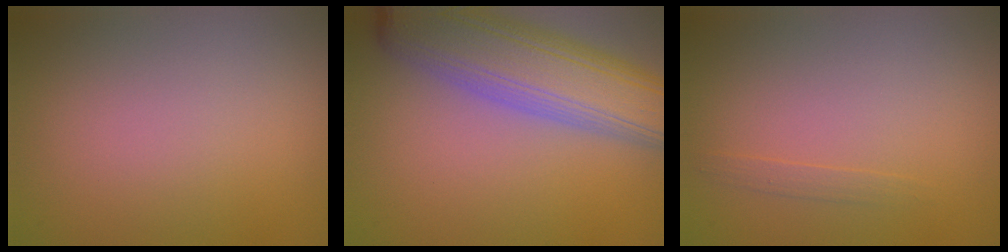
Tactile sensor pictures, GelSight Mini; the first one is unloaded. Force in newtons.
{"total": 10.1, "press": 10.0, "slide": 0.7}
{"total": 0.7, "press": 0.7, "slide": 0.1}